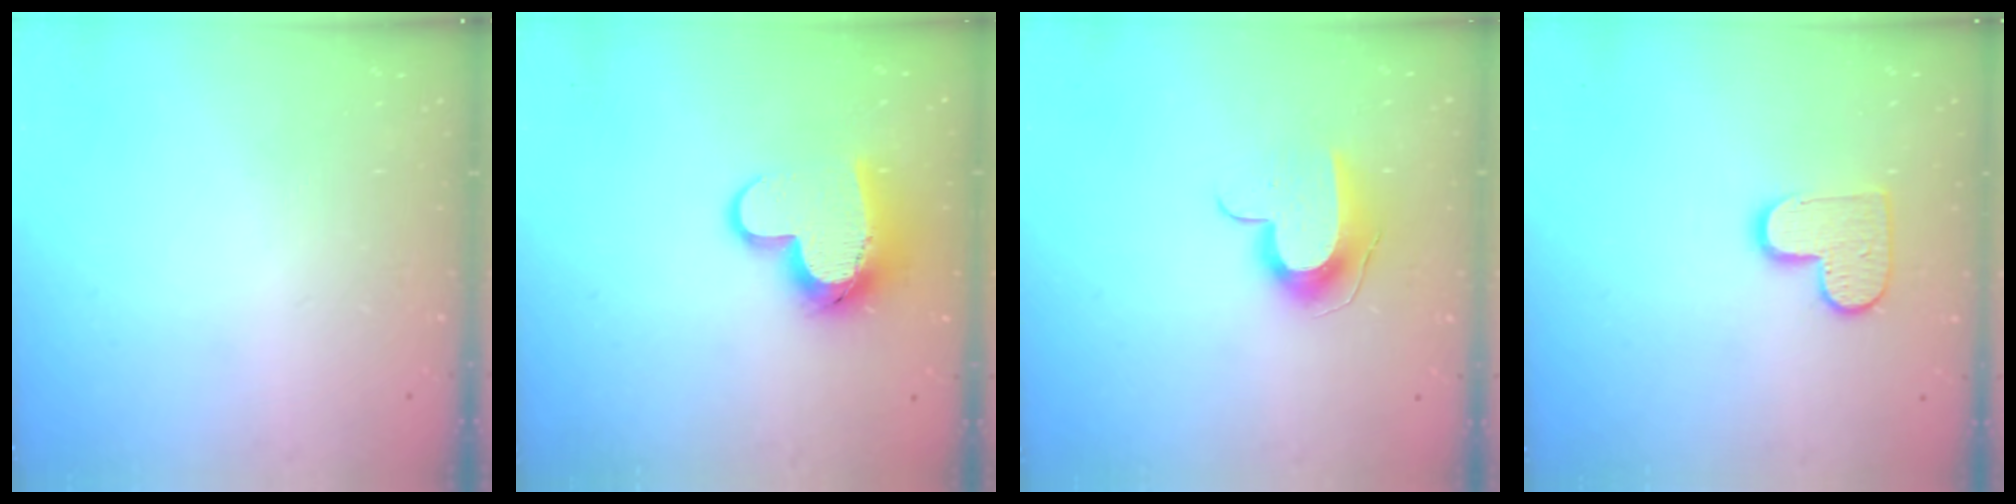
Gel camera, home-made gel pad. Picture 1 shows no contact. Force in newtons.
{"total": 12.4, "press": 12.3, "slide": 1.2}
{"total": 9.5, "press": 9.5, "slide": 0.4}
{"total": 10.1, "press": 10.1, "slide": 0.3}